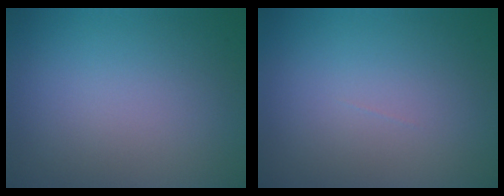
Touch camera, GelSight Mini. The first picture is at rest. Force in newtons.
{"total": 0.0}